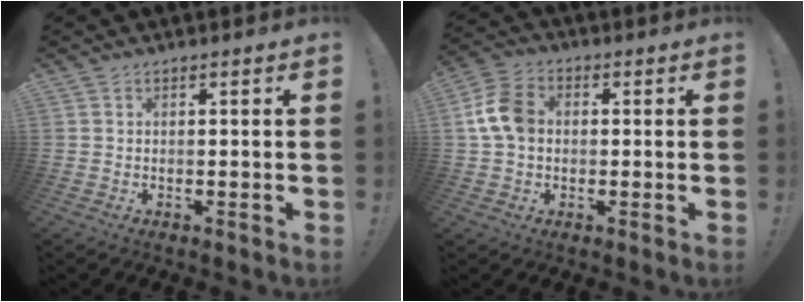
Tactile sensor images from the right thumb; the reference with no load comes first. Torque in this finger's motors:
{"motor_torque": [0.22, 0.20, 0.10, -0.07, 0.03]}